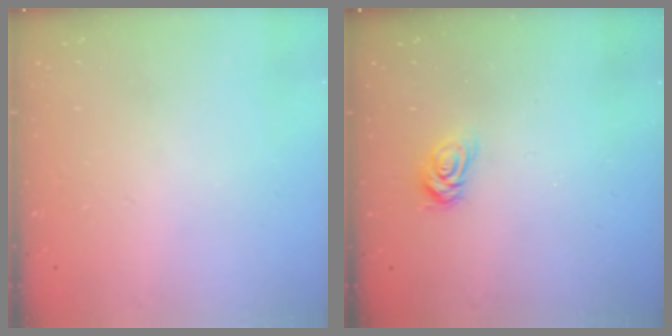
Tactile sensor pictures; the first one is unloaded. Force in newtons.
{"total": 5.7, "press": 5.7, "slide": 0.6}